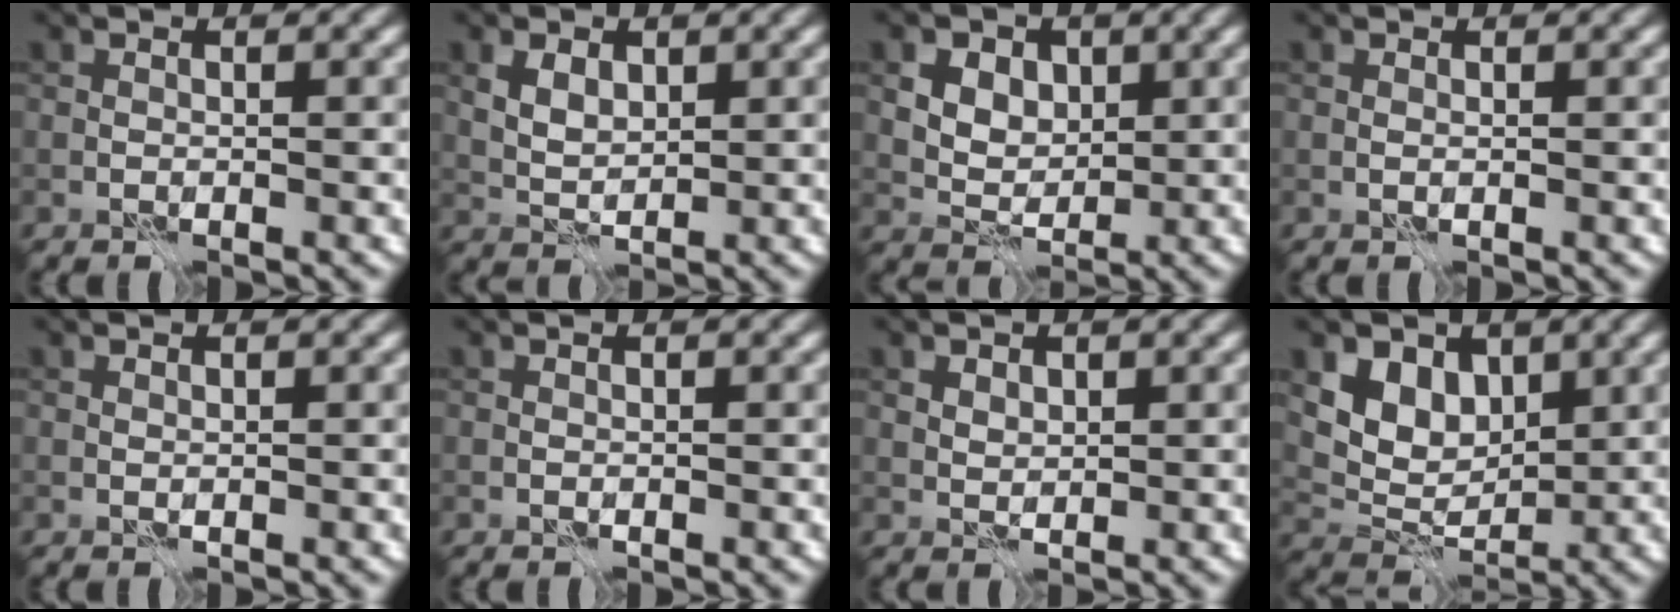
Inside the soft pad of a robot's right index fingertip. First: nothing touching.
{"total": 2.6, "force": [1.0, 1.6, 1.8], "torque": [-0.039, -0.001, 0.020]}
{"total": 7.9, "force": [3.6, 5.6, 4.1], "torque": [-0.072, 0.018, 0.051]}
{"total": 0.0}
{"total": 0.0}
{"total": 0.0}
{"total": 1.2, "force": [0.7, 0.8, 0.6], "torque": [-0.010, -0.002, 0.015]}
{"total": 5.4, "force": [2.7, 3.8, 2.8], "torque": [-0.060, -0.012, 0.050]}